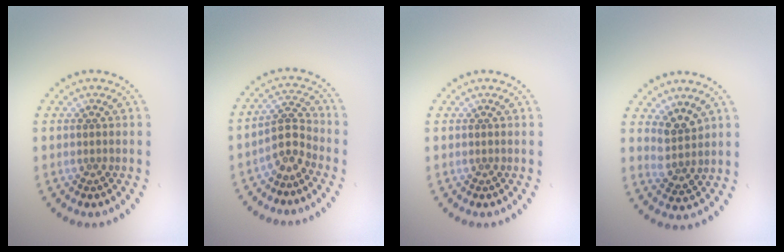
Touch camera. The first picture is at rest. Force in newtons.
{"total": 2.8, "press": 2.2, "slide": 1.8}
{"total": 0.0}
{"total": 2.5, "press": 1.9, "slide": 1.5}